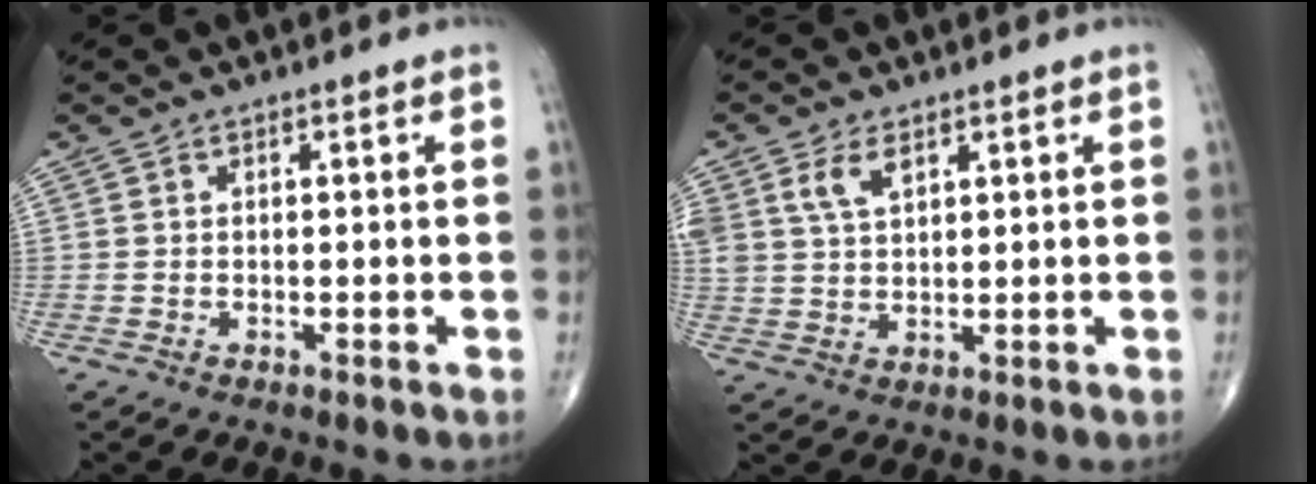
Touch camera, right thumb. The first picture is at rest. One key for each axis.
{"total": 5.3, "fx": 2.7, "fy": 2.9, "fz": 3.5, "tx": -0.064, "ty": -0.008, "tz": 0.059}